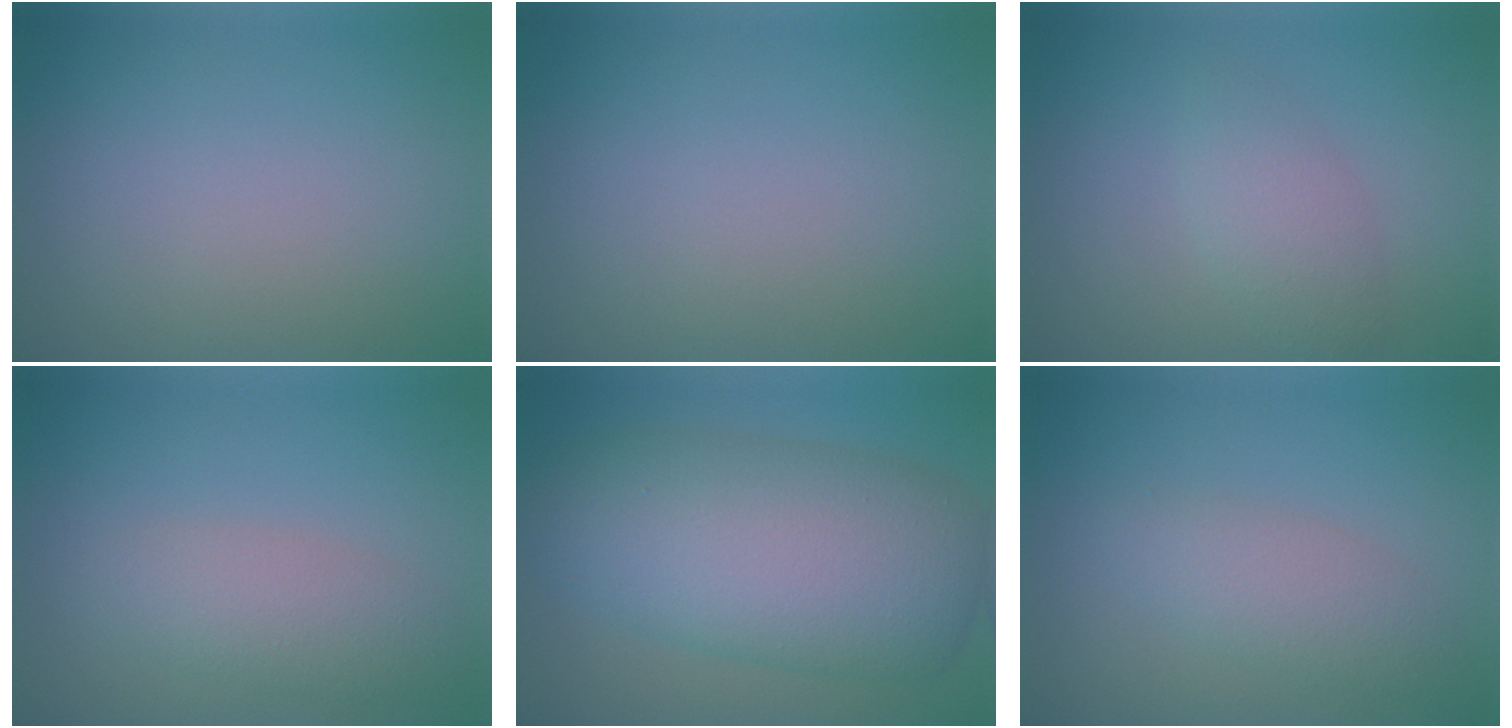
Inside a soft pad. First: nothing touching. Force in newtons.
{"total": 0.0}
{"total": 2.7, "press": 2.7, "slide": 0.1}
{"total": 3.2, "press": 3.2, "slide": 0.0}
{"total": 11.4, "press": 11.4, "slide": 0.2}
{"total": 3.0, "press": 3.0, "slide": 0.1}